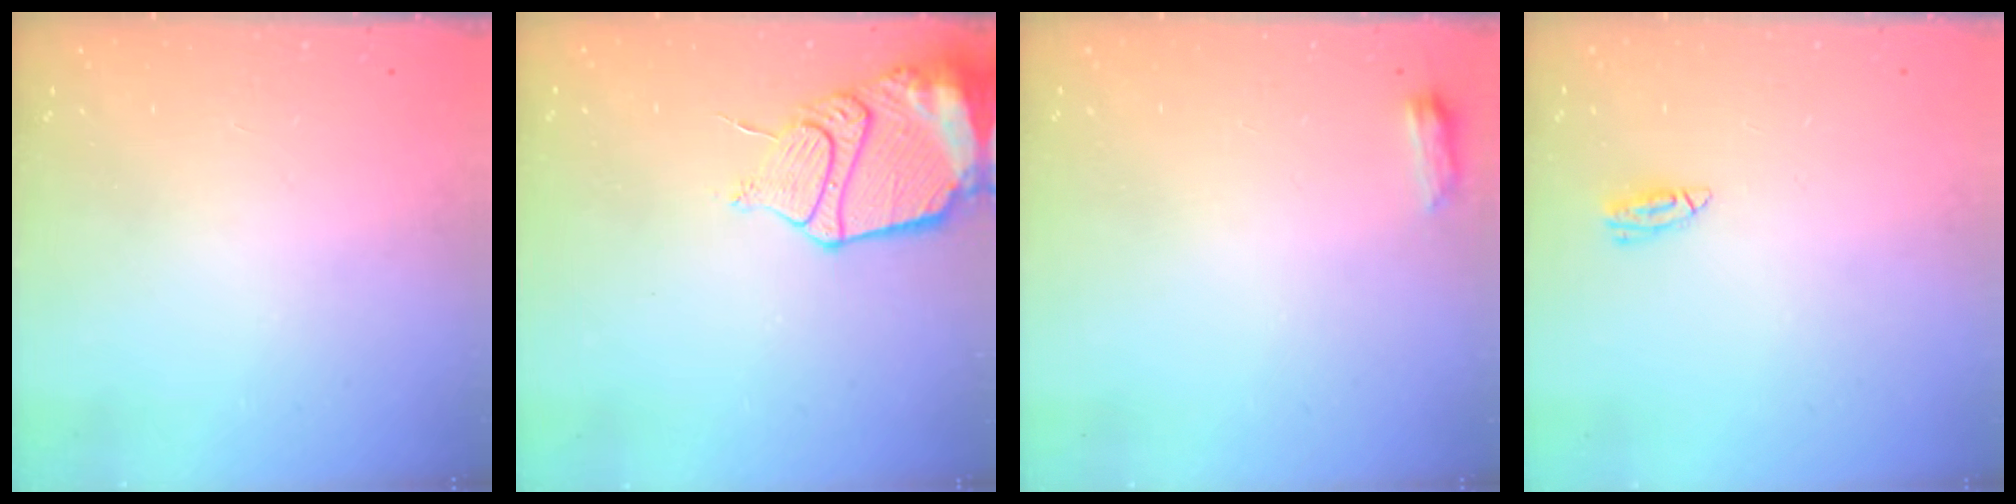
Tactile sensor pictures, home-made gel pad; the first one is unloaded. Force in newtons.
{"total": 15.3, "press": 15.2, "slide": 1.7}
{"total": 3.4, "press": 3.4, "slide": 0.5}
{"total": 4.8, "press": 4.8, "slide": 0.1}